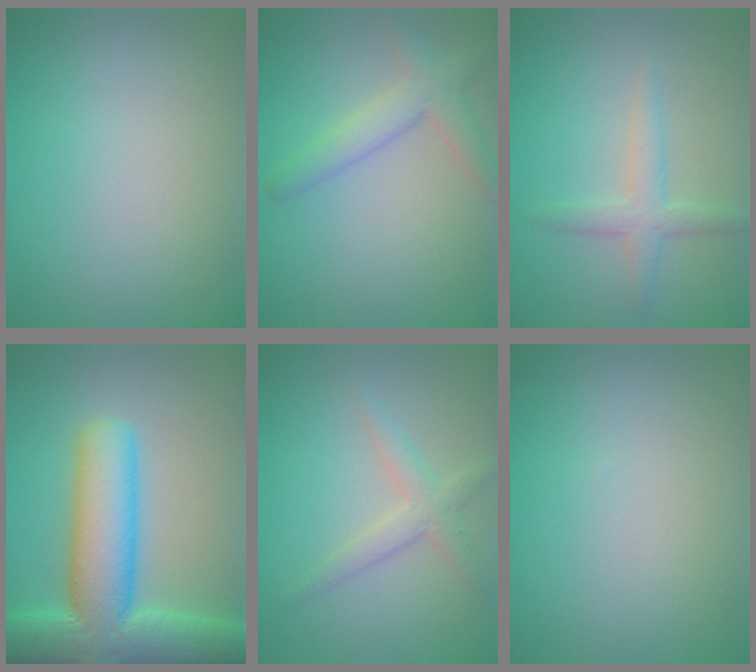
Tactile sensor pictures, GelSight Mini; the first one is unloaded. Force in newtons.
{"total": 3.2, "press": 3.2, "slide": 0.2}
{"total": 2.4, "press": 2.4, "slide": 0.0}
{"total": 11.5, "press": 11.4, "slide": 0.7}
{"total": 2.3, "press": 2.3, "slide": 0.1}
{"total": 0.0}